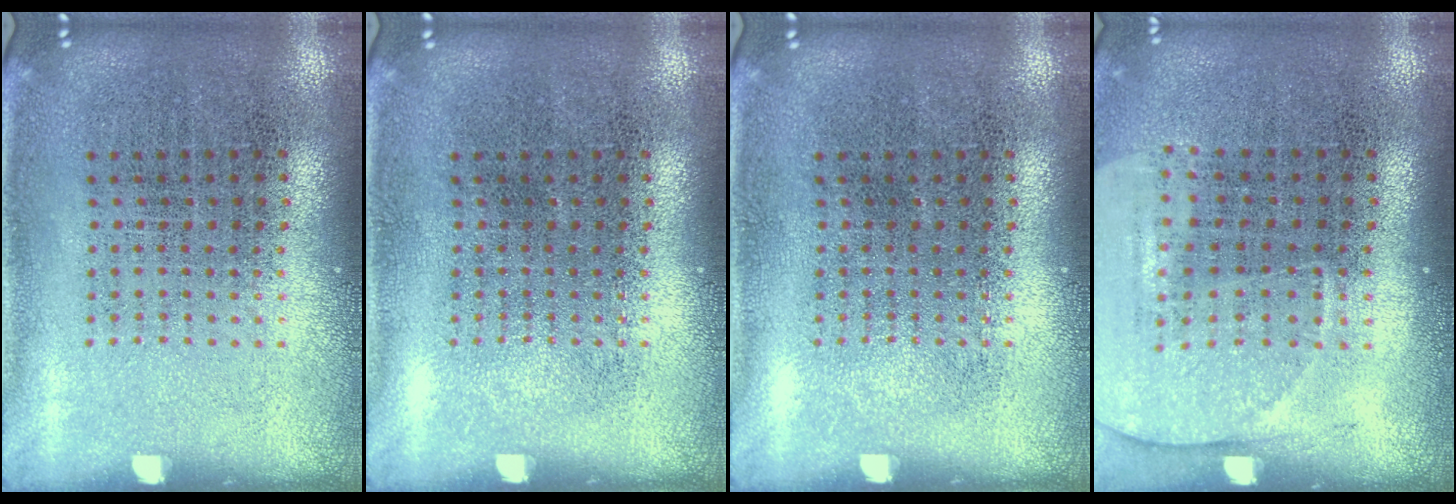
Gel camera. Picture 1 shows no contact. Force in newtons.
{"total": 0.0}
{"total": 0.0}
{"total": 1.4, "press": 1.3, "slide": 0.4}